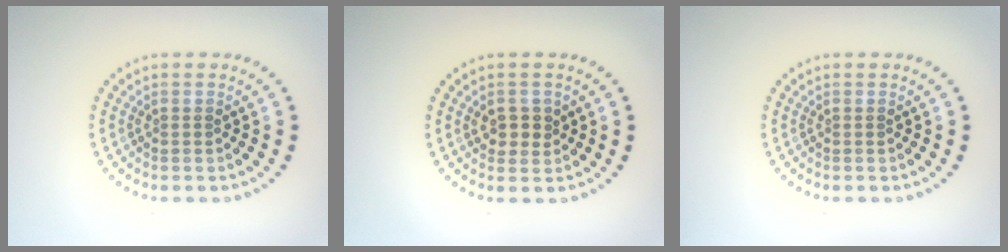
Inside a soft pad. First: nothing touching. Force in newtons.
{"total": 2.1, "press": 2.1, "slide": 0.6}
{"total": 0.0}